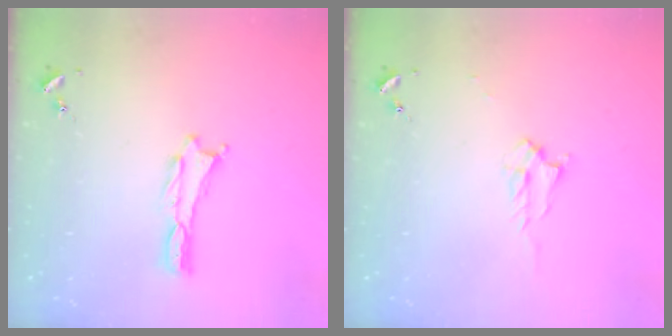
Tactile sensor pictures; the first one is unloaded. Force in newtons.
{"total": 1.7, "press": 1.6, "slide": 0.2}